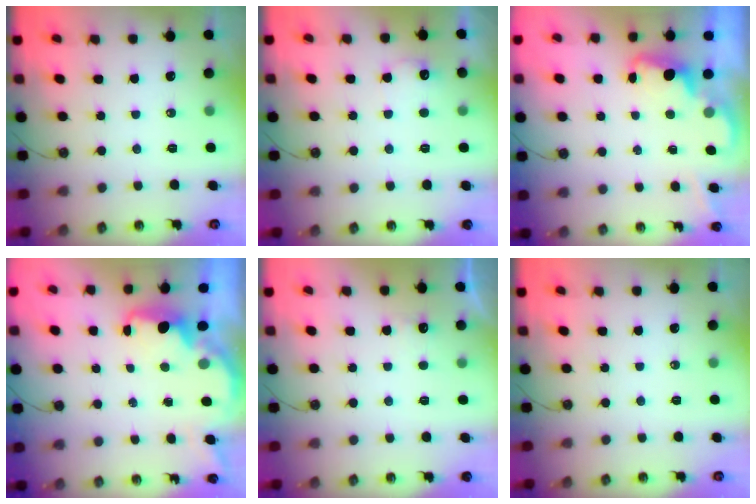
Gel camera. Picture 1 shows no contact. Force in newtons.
{"total": 6.9, "press": 6.8, "slide": 1.3}
{"total": 2.0, "press": 2.0, "slide": 0.6}
{"total": 2.3, "press": 2.2, "slide": 0.8}
{"total": 4.1, "press": 4.0, "slide": 0.9}
{"total": 0.0}